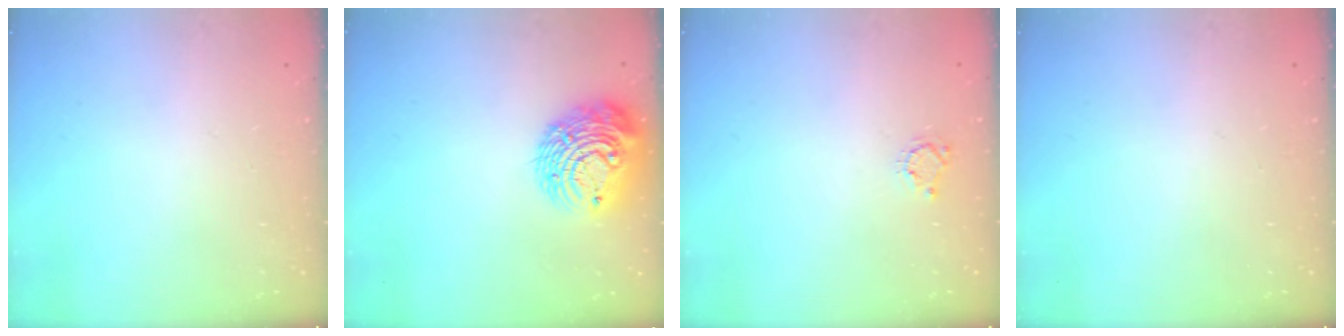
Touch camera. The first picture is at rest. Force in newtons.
{"total": 14.9, "press": 14.8, "slide": 1.2}
{"total": 4.0, "press": 4.0, "slide": 0.5}
{"total": 0.0}